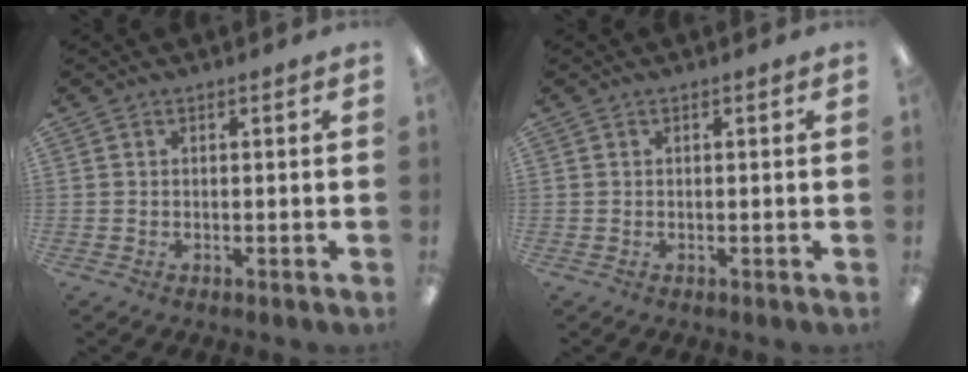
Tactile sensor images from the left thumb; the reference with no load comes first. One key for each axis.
{"total": 0.0}